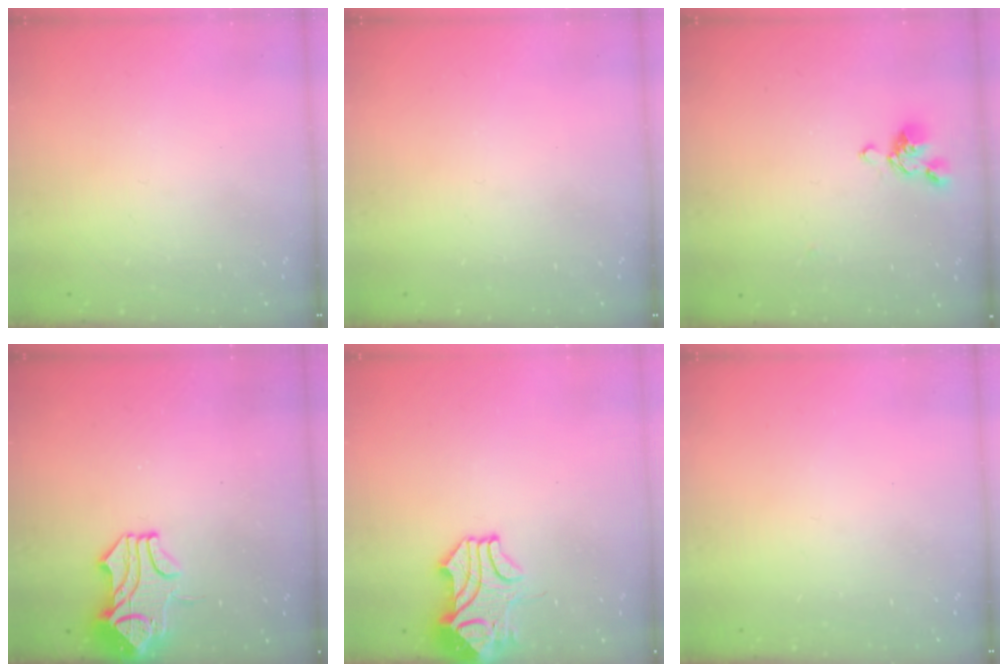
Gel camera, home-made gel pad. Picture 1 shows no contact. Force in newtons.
{"total": 0.0}
{"total": 2.7, "press": 2.5, "slide": 0.8}
{"total": 1.6, "press": 0.8, "slide": 1.4}
{"total": 3.6, "press": 3.4, "slide": 1.0}
{"total": 0.0}